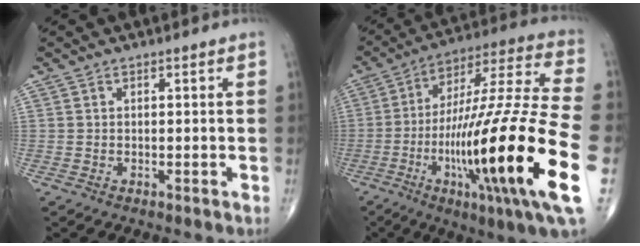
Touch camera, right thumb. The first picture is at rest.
{"total": 32.7, "force": [-8.5, 5.6, 31.1], "torque": [-0.526, 0.003, -0.138]}